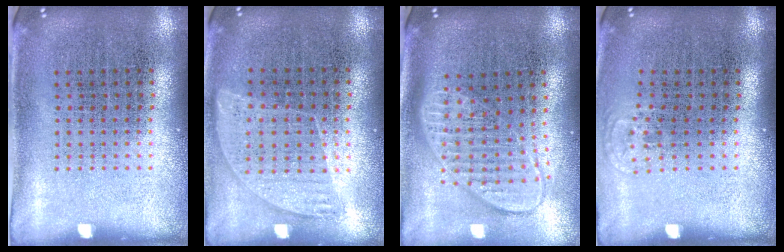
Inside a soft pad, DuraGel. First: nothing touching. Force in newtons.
{"total": 0.9, "press": 0.8, "slide": 0.3}
{"total": 1.8, "press": 1.5, "slide": 1.0}
{"total": 0.6, "press": 0.5, "slide": 0.3}